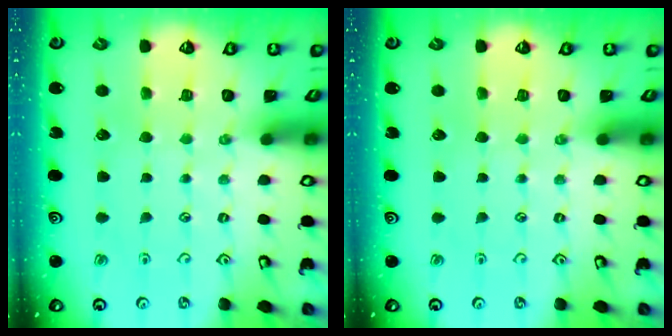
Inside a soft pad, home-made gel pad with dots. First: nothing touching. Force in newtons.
{"total": 0.0}